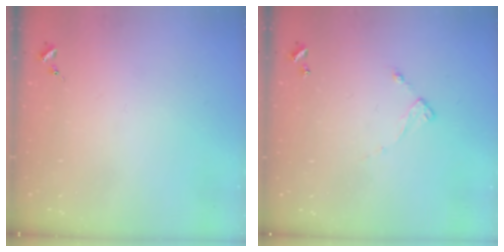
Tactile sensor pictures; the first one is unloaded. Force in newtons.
{"total": 5.2, "press": 5.2, "slide": 0.3}